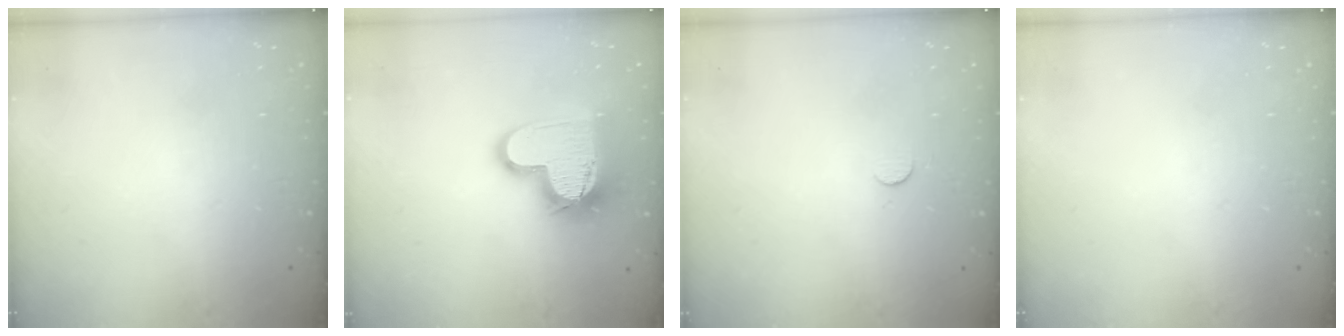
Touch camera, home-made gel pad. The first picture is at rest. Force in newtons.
{"total": 18.9, "press": 18.9, "slide": 1.4}
{"total": 3.8, "press": 3.8, "slide": 0.3}
{"total": 0.0}